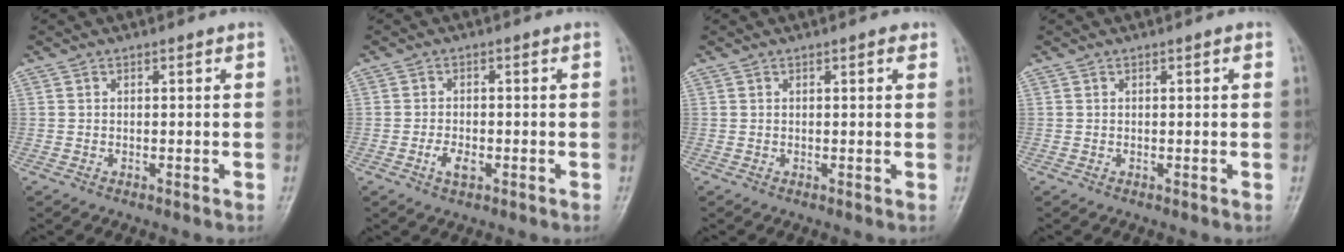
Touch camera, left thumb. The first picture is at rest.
{"total": 3.3, "force": [-1.3, 1.8, 2.5], "torque": [-0.043, 0.007, -0.023]}
{"total": 1.8, "force": [0.8, 0.6, 1.5], "torque": [-0.017, 0.000, 0.007]}
{"total": 1.0, "force": [0.3, 0.3, 0.9], "torque": [-0.012, 0.002, 0.002]}